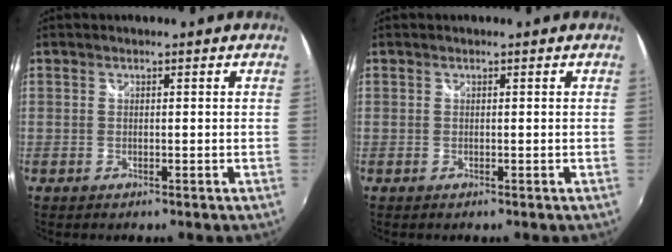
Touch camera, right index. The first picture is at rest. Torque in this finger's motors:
{"motor_torque": [0.00, 0.00, 0.00, 0.00]}